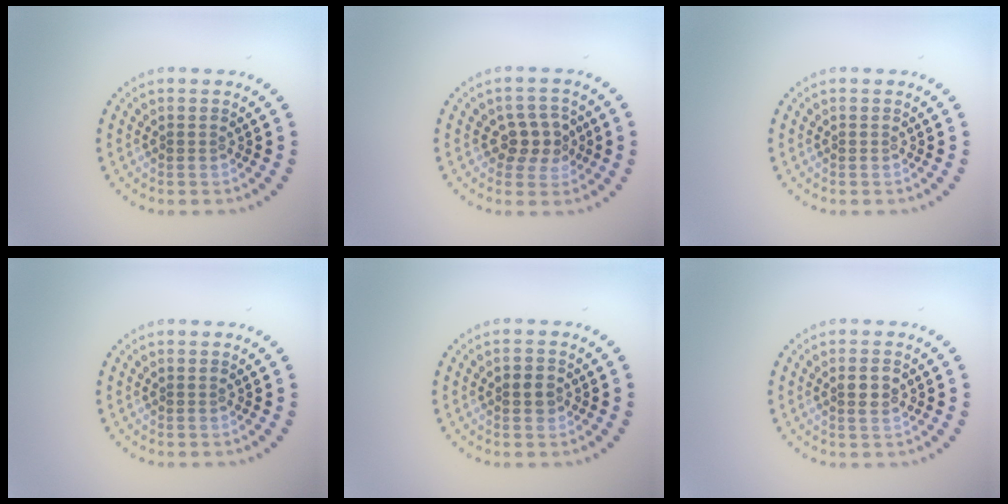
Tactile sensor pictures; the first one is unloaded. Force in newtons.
{"total": 2.7, "press": 2.6, "slide": 0.9}
{"total": 0.0}
{"total": 0.0}
{"total": 1.7, "press": 1.7, "slide": 0.4}
{"total": 1.6, "press": 1.6, "slide": 0.3}